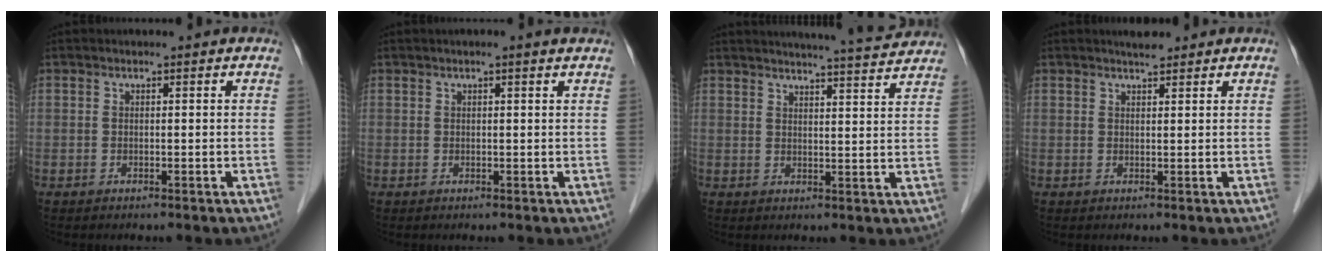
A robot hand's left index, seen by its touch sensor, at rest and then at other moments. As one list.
[{"total": 1.7, "force": [1.1, -0.2, 1.3], "torque": [-0.018, 0.010, 0.017]}, {"total": 12.0, "force": [11.3, 0.1, 4.0], "torque": [-0.059, -0.007, 0.132]}, {"total": 2.2, "force": [1.9, 0.5, 0.8], "torque": [-0.018, 0.004, 0.032]}]